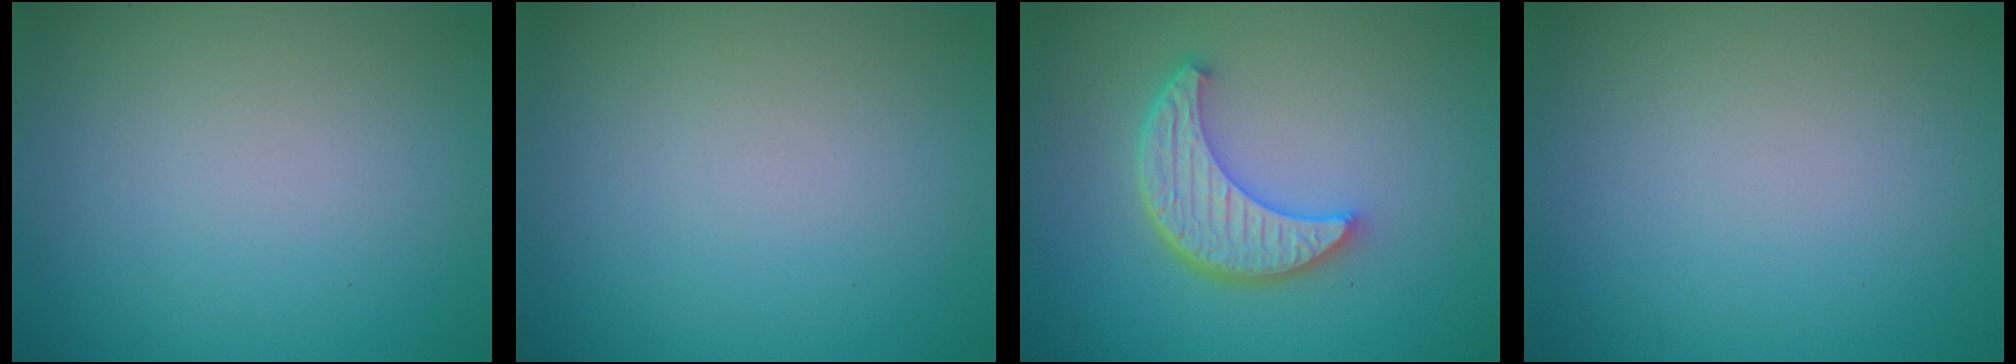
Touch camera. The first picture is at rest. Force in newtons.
{"total": 0.0}
{"total": 5.5, "press": 4.2, "slide": 3.4}
{"total": 0.0}